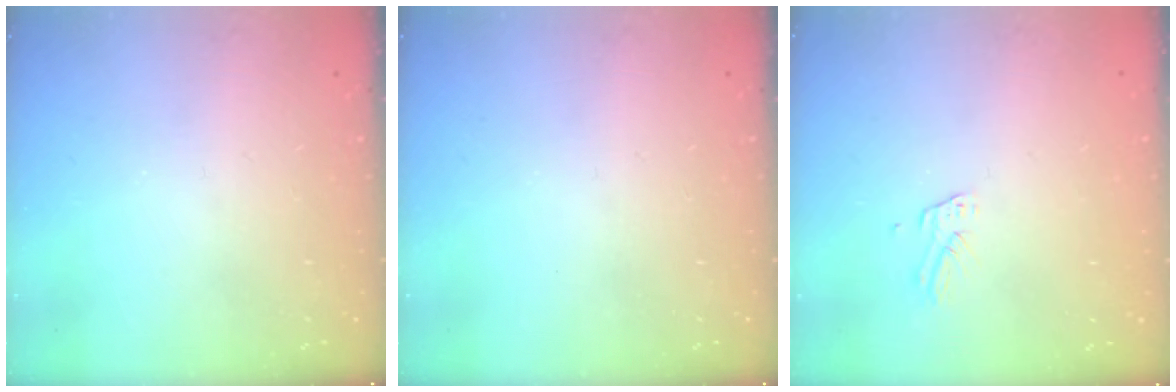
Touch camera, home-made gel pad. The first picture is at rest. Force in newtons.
{"total": 0.0}
{"total": 2.7, "press": 2.7, "slide": 0.2}